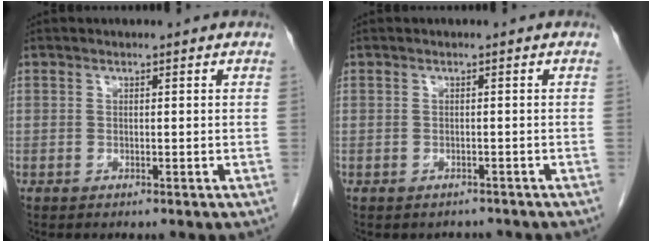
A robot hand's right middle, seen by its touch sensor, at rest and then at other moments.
{"total": 1.9, "force": [-1.6, 0.9, 0.0], "torque": [-0.001, 0.001, -0.023]}